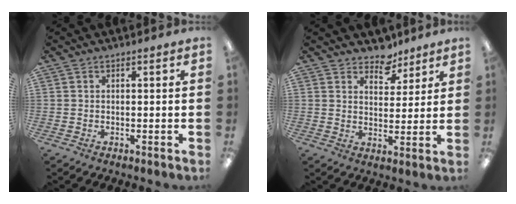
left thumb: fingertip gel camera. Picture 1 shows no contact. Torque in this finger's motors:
{"motor_torque": [-0.13, -0.16, 0.02, -0.11, 0.08]}